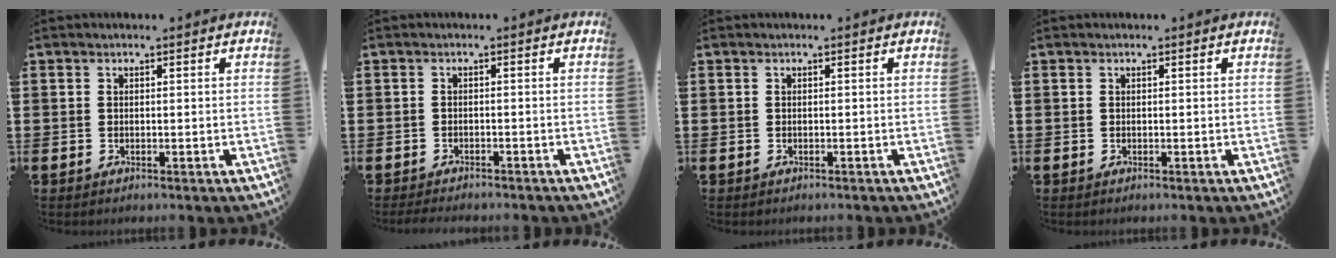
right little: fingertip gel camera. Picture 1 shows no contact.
{"total": 1.1, "force": [-1.1, 0.1, 0.2], "torque": [-0.006, 0.000, -0.022]}
{"total": 0.0}
{"total": 0.0}